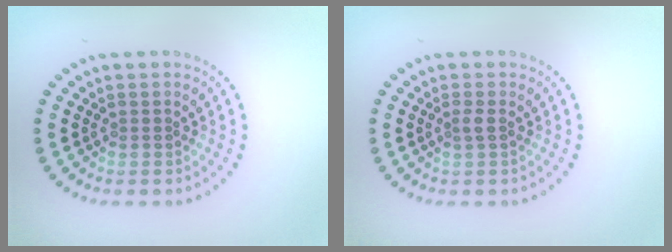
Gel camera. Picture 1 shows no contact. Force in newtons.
{"total": 0.9, "press": 0.6, "slide": 0.6}